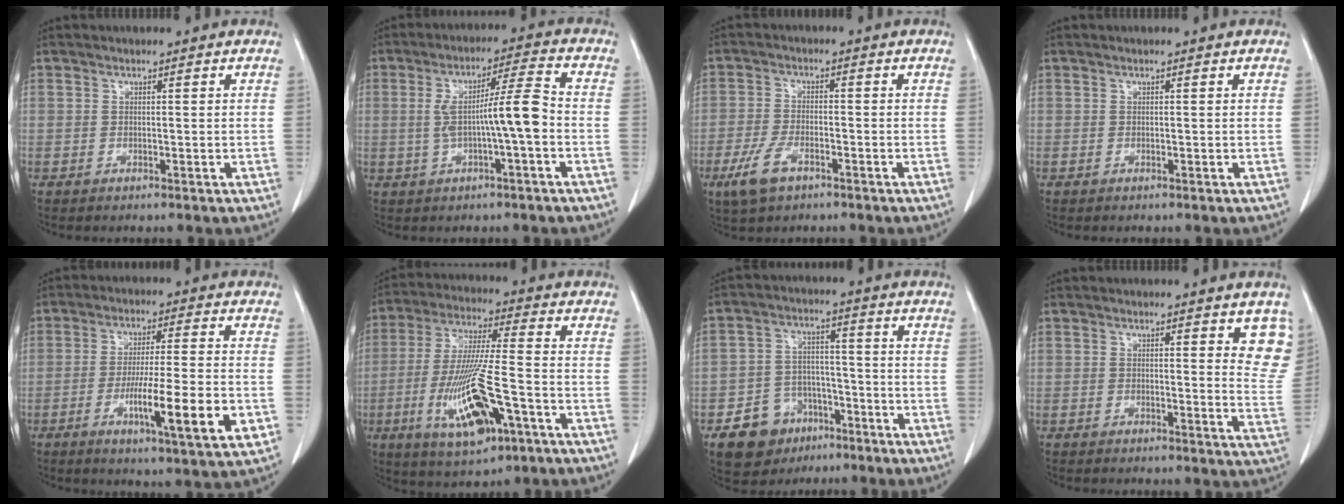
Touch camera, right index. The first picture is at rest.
{"total": 8.5, "force": [-1.0, 0.1, 8.4], "torque": [-0.150, 0.020, -0.016]}
{"total": 5.7, "force": [-3.3, 2.4, 3.9], "torque": [-0.090, -0.008, -0.058]}
{"total": 0.0}
{"total": 12.7, "force": [-4.0, 0.7, 12.0], "torque": [-0.195, -0.018, -0.064]}
{"total": 15.4, "force": [-5.7, 2.7, 14.0], "torque": [-0.284, -0.020, -0.093]}
{"total": 8.8, "force": [-4.9, 6.7, 2.8], "torque": [-0.052, 0.017, -0.075]}
{"total": 6.4, "force": [3.7, 1.6, 5.0], "torque": [-0.049, -0.018, 0.028]}